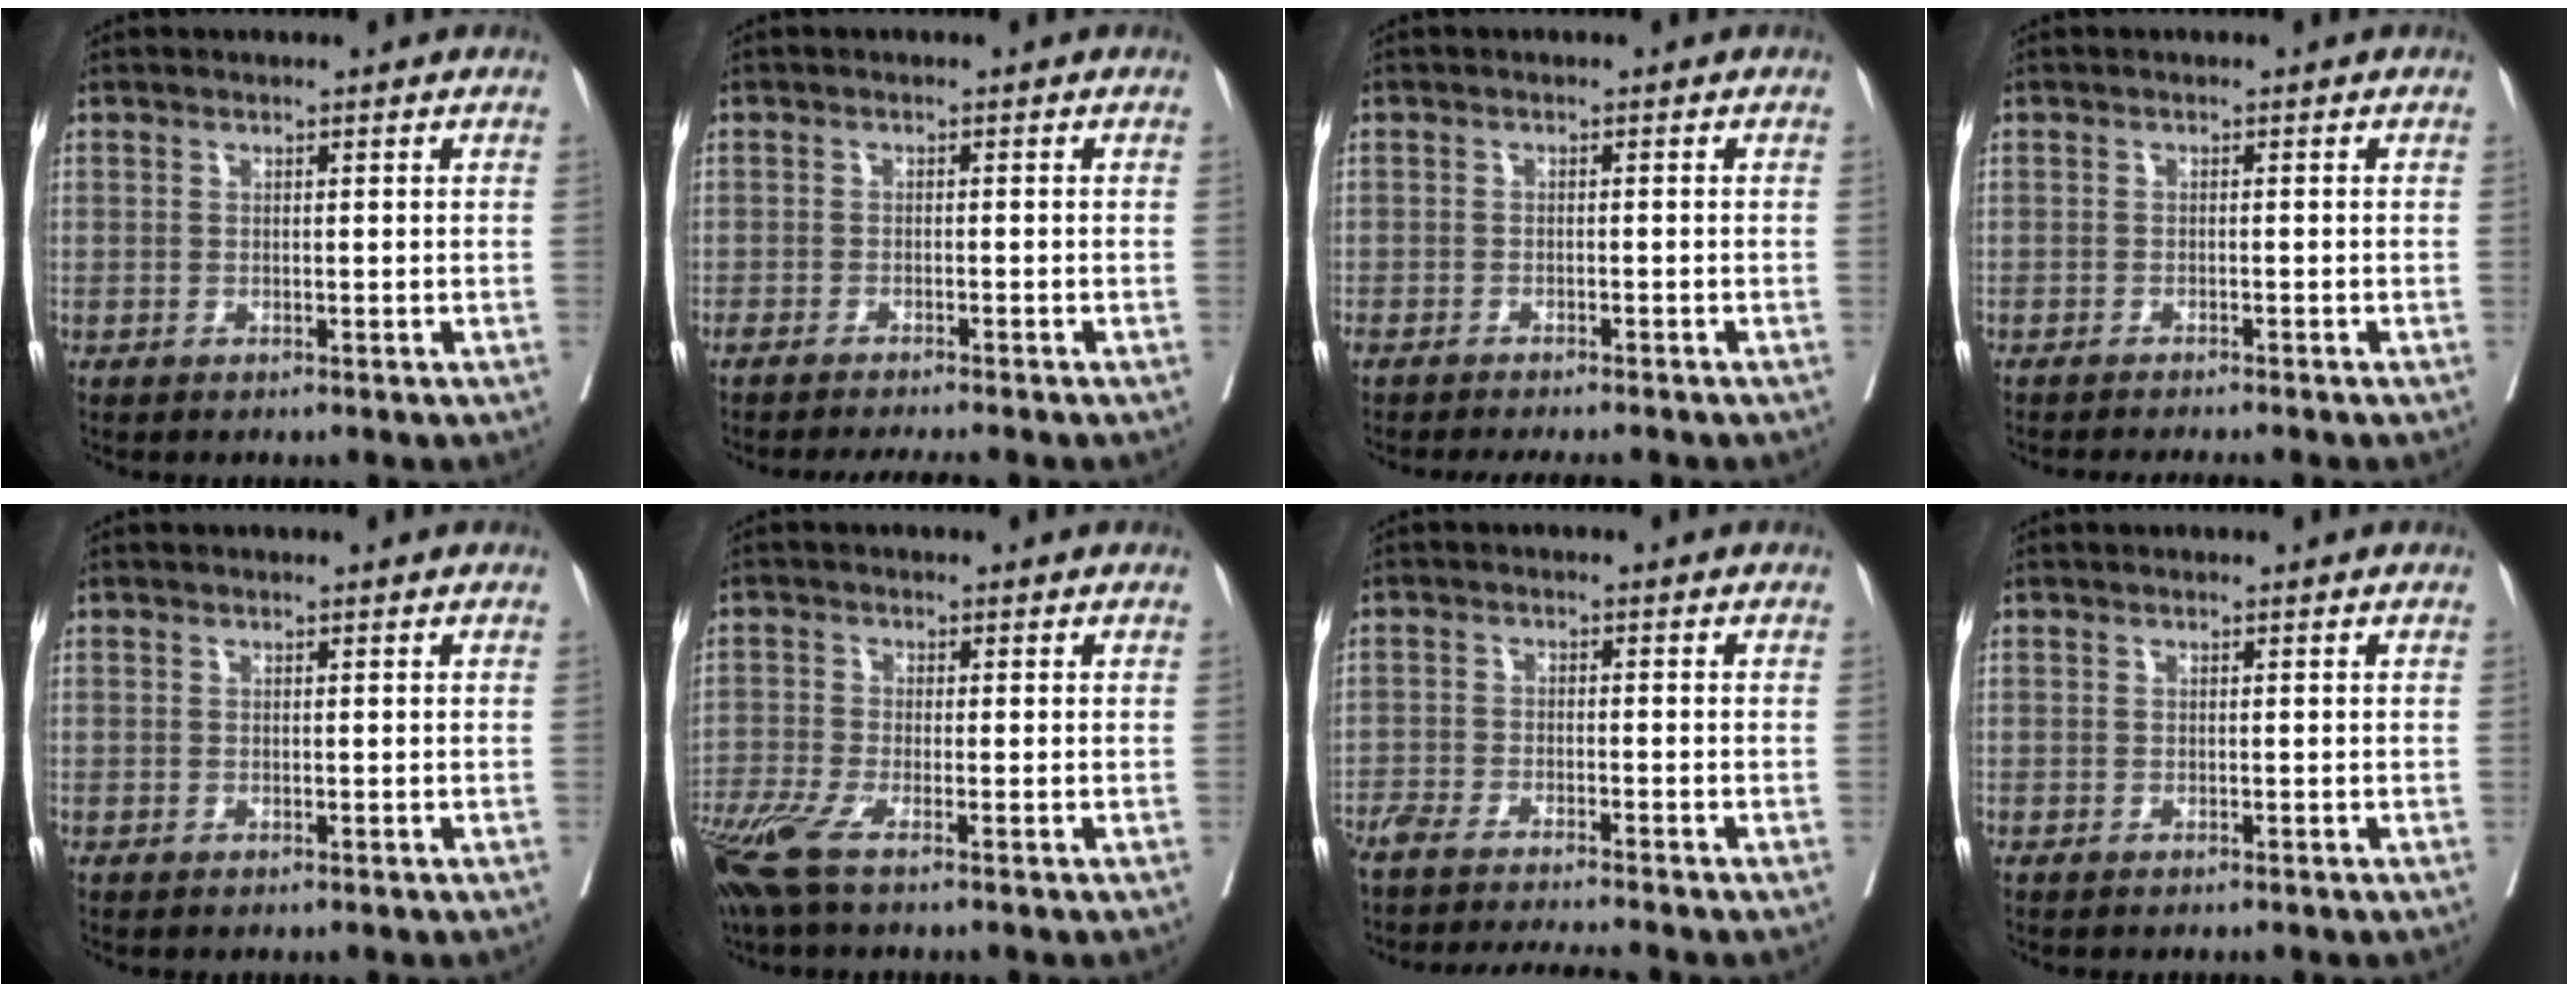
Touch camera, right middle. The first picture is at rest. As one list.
[{"total": 7.2, "force": [-6.5, 0.1, 3.0], "torque": [-0.029, -0.010, -0.093]}, {"total": 8.8, "force": [-8.0, 1.3, 3.5], "torque": [-0.041, -0.012, -0.102]}, {"total": 5.5, "force": [-5.0, 0.2, 2.3], "torque": [-0.019, -0.008, -0.069]}, {"total": 0.0}, {"total": 5.7, "force": [-3.9, 0.3, 4.1], "torque": [-0.089, -0.016, -0.081]}, {"total": 10.2, "force": [-9.4, -0.6, 3.9], "torque": [-0.038, -0.017, -0.150]}, {"total": 0.0}]